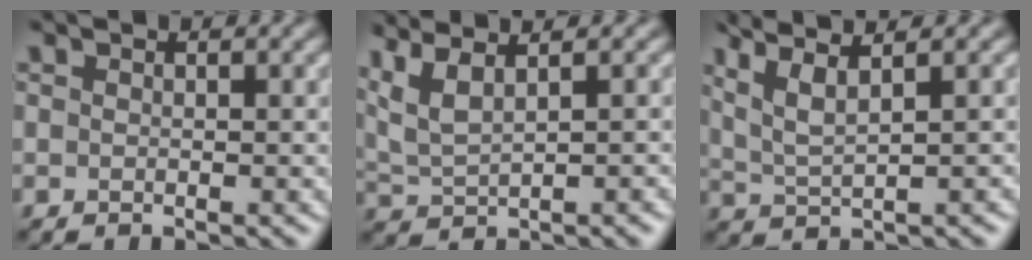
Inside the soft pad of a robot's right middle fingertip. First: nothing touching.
{"total": 5.1, "force": [2.7, 2.0, 3.8], "torque": [-0.073, 0.020, 0.050]}
{"total": 4.6, "force": [2.9, 1.2, 3.4], "torque": [-0.059, 0.015, 0.043]}